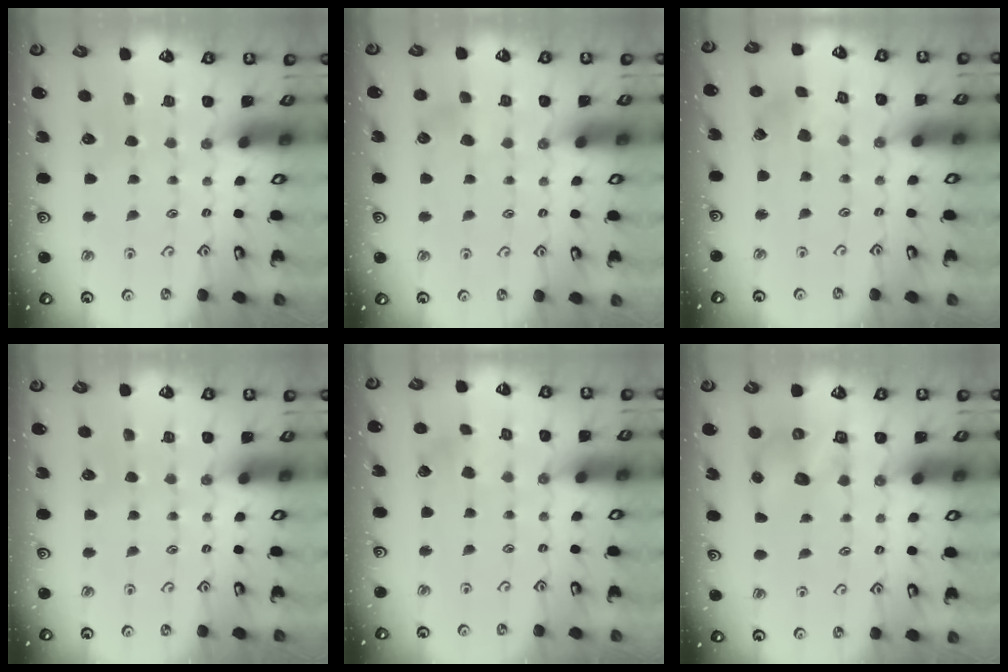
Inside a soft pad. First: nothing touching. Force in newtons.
{"total": 3.2, "press": 3.2, "slide": 0.4}
{"total": 2.2, "press": 2.2, "slide": 0.3}
{"total": 0.0}
{"total": 2.4, "press": 2.4, "slide": 0.3}
{"total": 6.3, "press": 6.2, "slide": 0.9}